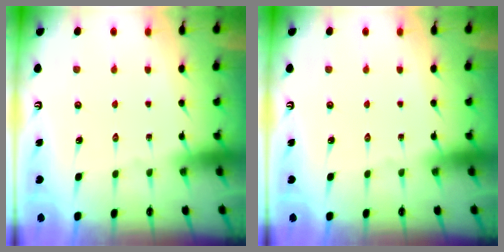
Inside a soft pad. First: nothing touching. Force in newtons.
{"total": 0.0}